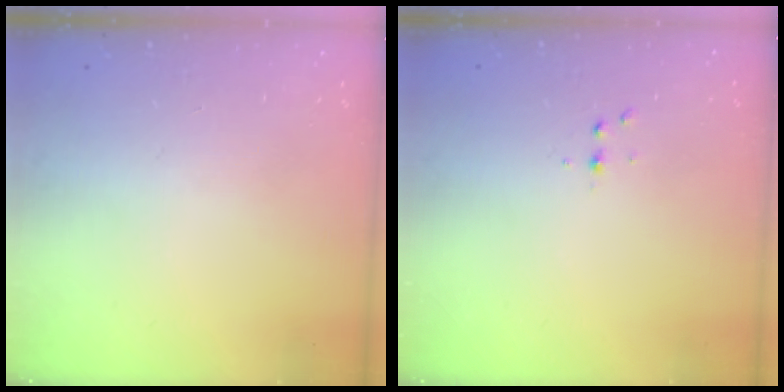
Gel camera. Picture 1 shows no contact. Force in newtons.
{"total": 3.2, "press": 3.1, "slide": 0.4}